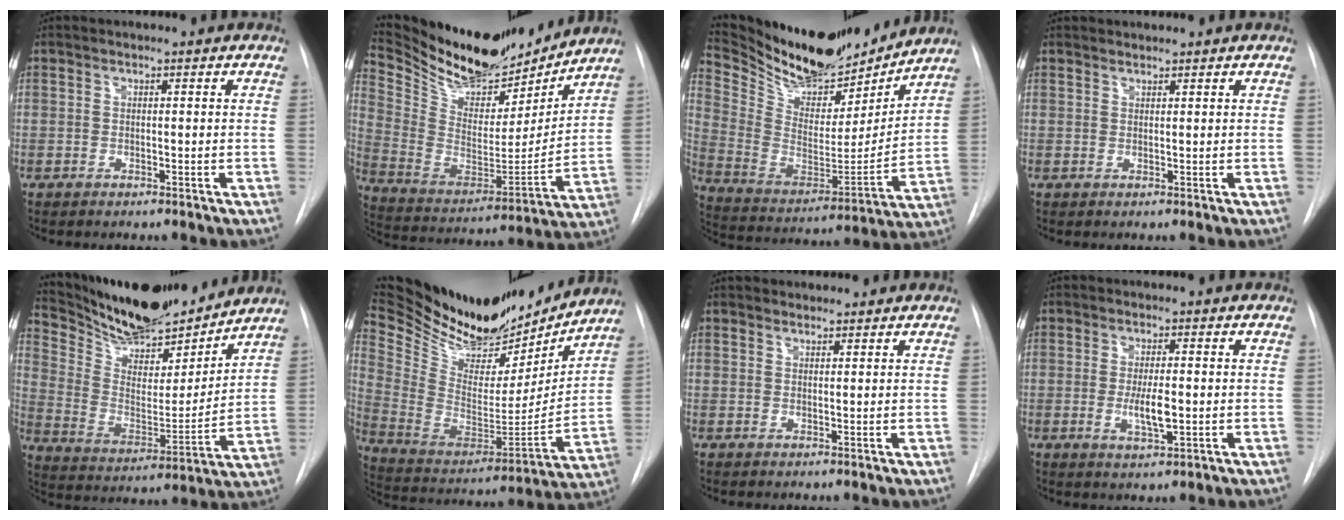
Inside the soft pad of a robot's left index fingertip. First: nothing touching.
{"total": 22.4, "force": [20.3, 6.1, 7.0], "torque": [-0.139, -0.024, 0.331]}
{"total": 22.7, "force": [20.7, 6.3, 7.0], "torque": [-0.141, -0.025, 0.335]}
{"total": 1.3, "force": [1.3, 0.1, 0.0], "torque": [-0.004, 0.014, 0.029]}
{"total": 20.0, "force": [18.2, 4.5, 6.9], "torque": [-0.125, -0.014, 0.305]}
{"total": 30.6, "force": [26.5, 8.7, 12.4], "torque": [-0.240, -0.031, 0.406]}
{"total": 2.2, "force": [2.0, 0.8, 0.0], "torque": [0.003, 0.019, 0.032]}
{"total": 4.3, "force": [-0.5, 1.0, 4.1], "torque": [-0.079, -0.007, -0.006]}